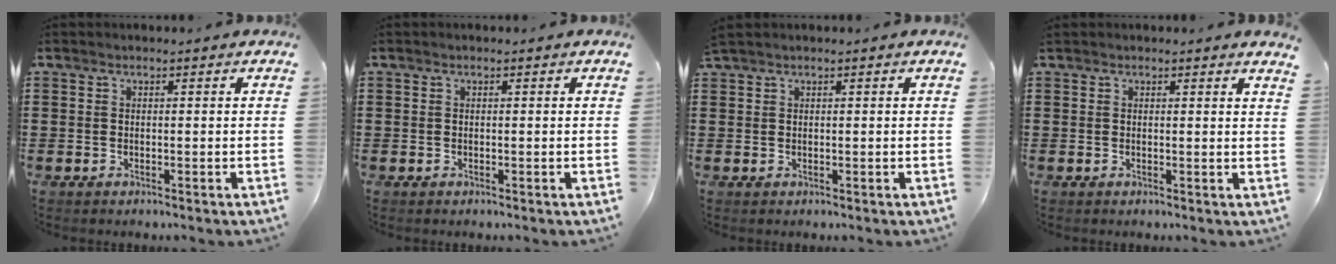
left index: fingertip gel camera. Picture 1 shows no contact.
{"total": 0.0}
{"total": 0.7, "force": [0.6, 0.0, 0.3], "torque": [-0.007, -0.001, 0.013]}
{"total": 1.2, "force": [1.1, -0.2, 0.4], "torque": [-0.010, -0.003, 0.021]}